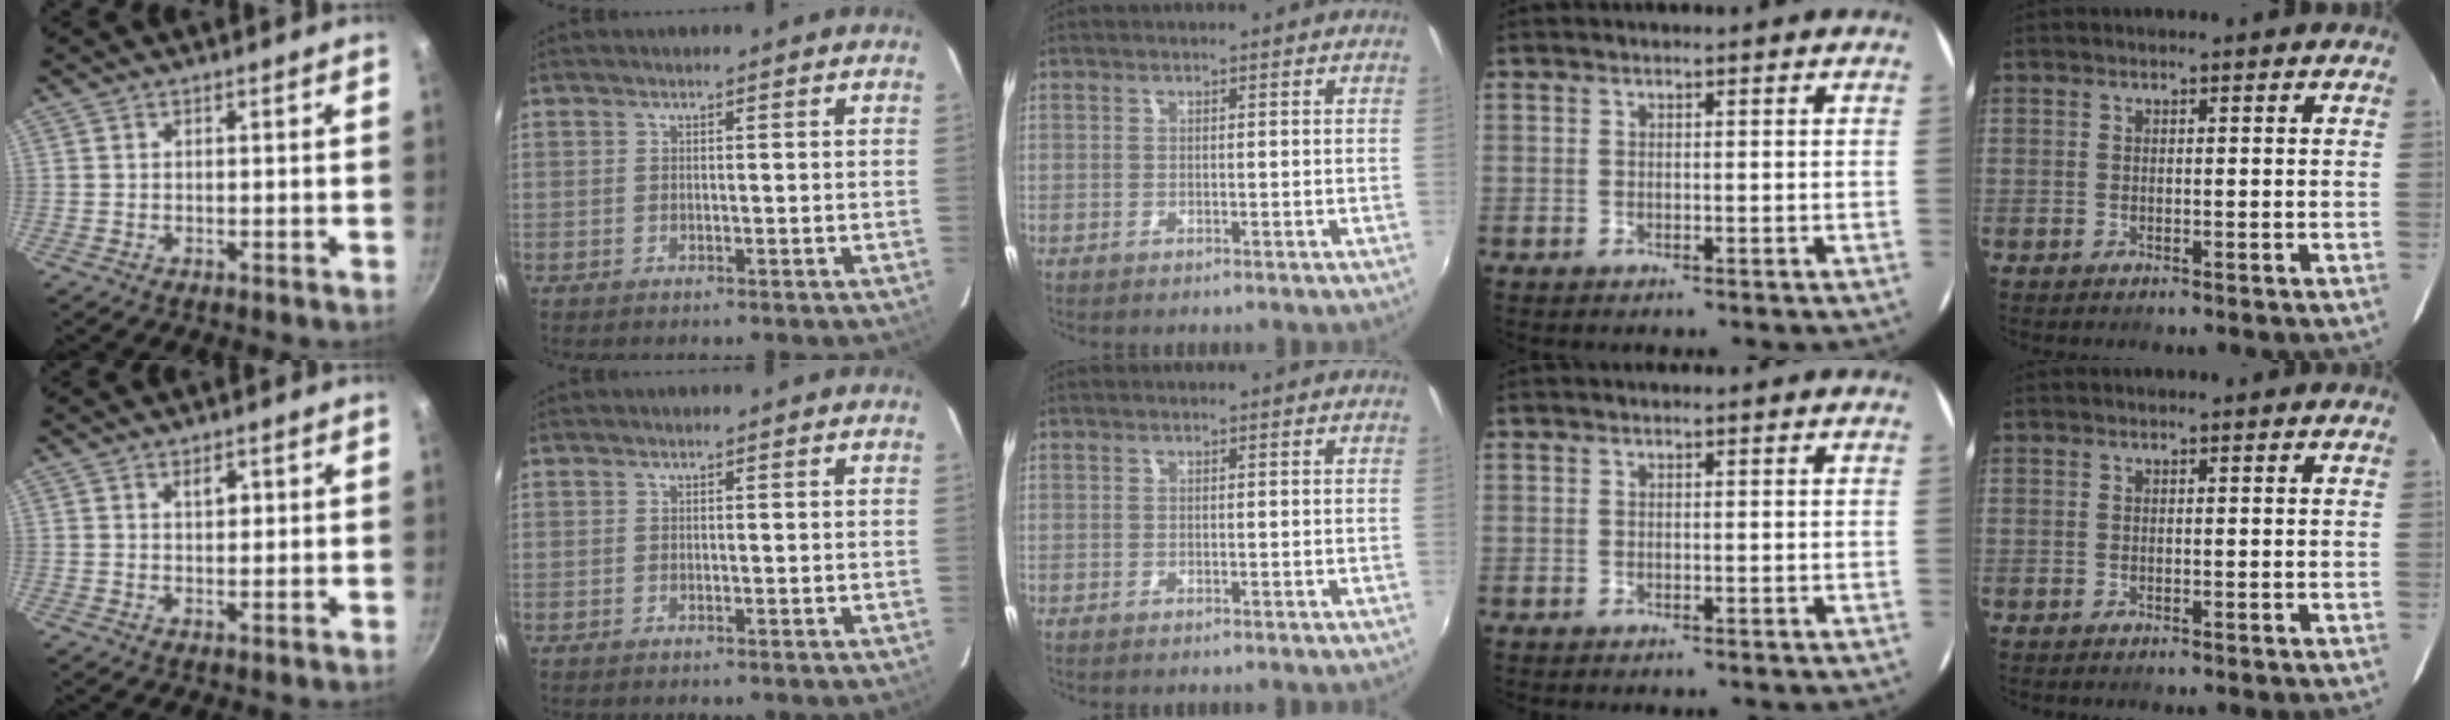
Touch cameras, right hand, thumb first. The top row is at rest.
{"thumb": {"total": 2.5, "force": [0.8, 1.5, 1.8], "torque": [-0.016, -0.005, 0.011]}}